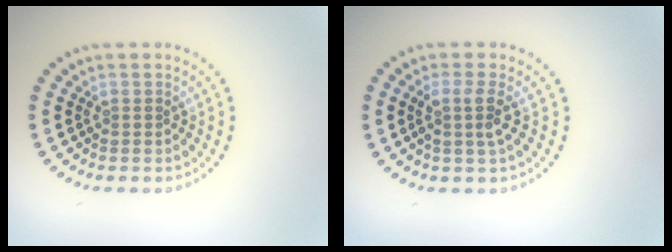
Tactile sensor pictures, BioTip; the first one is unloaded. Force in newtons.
{"total": 2.2, "press": 1.8, "slide": 1.2}